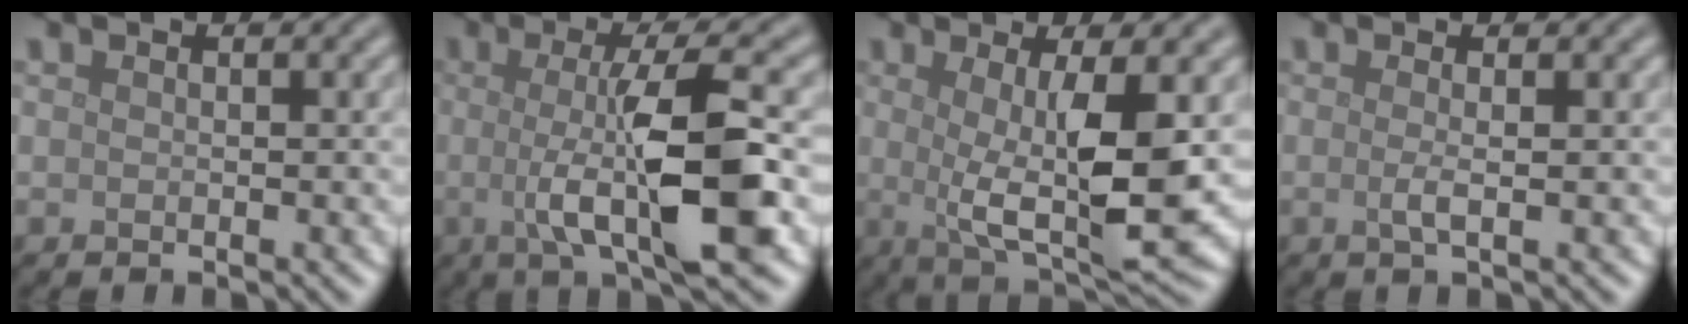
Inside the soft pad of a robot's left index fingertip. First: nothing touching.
{"total": 9.1, "force": [-0.5, 2.2, 8.8], "torque": [-0.128, -0.004, -0.011]}
{"total": 7.5, "force": [0.2, 1.6, 7.3], "torque": [-0.119, -0.010, 0.008]}
{"total": 1.5, "force": [0.0, 0.5, 1.4], "torque": [-0.025, -0.005, -0.005]}